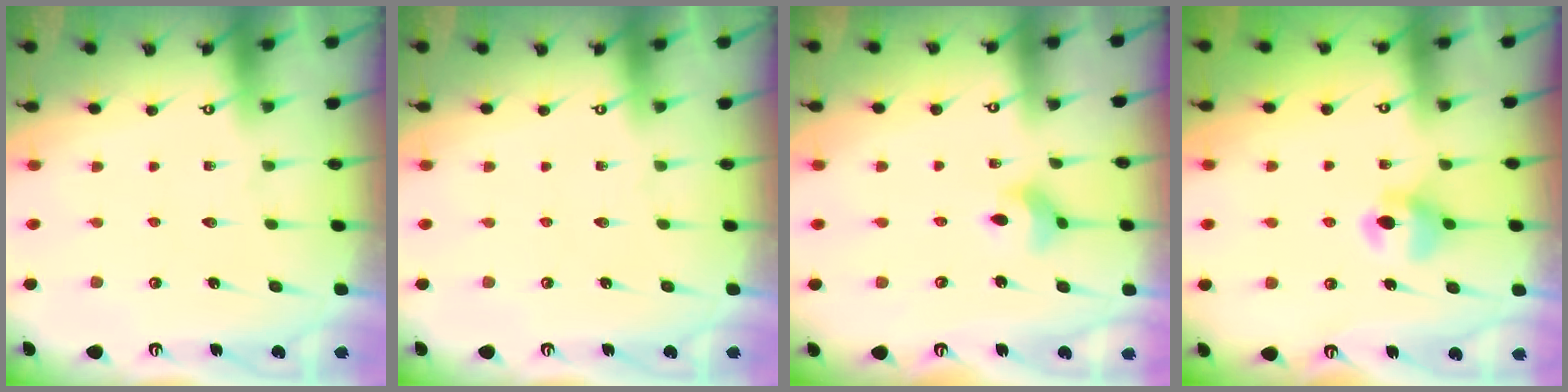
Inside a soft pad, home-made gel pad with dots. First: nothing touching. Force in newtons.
{"total": 0.0}
{"total": 5.4, "press": 5.4, "slide": 0.6}
{"total": 6.8, "press": 6.8, "slide": 0.8}